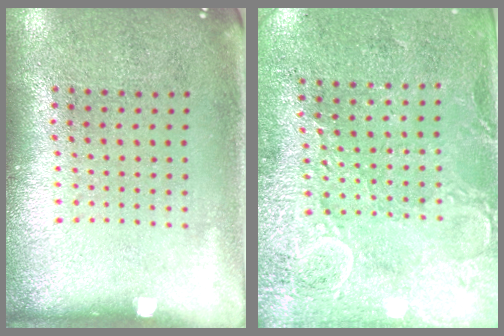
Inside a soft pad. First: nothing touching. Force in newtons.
{"total": 2.7, "press": 2.6, "slide": 0.7}